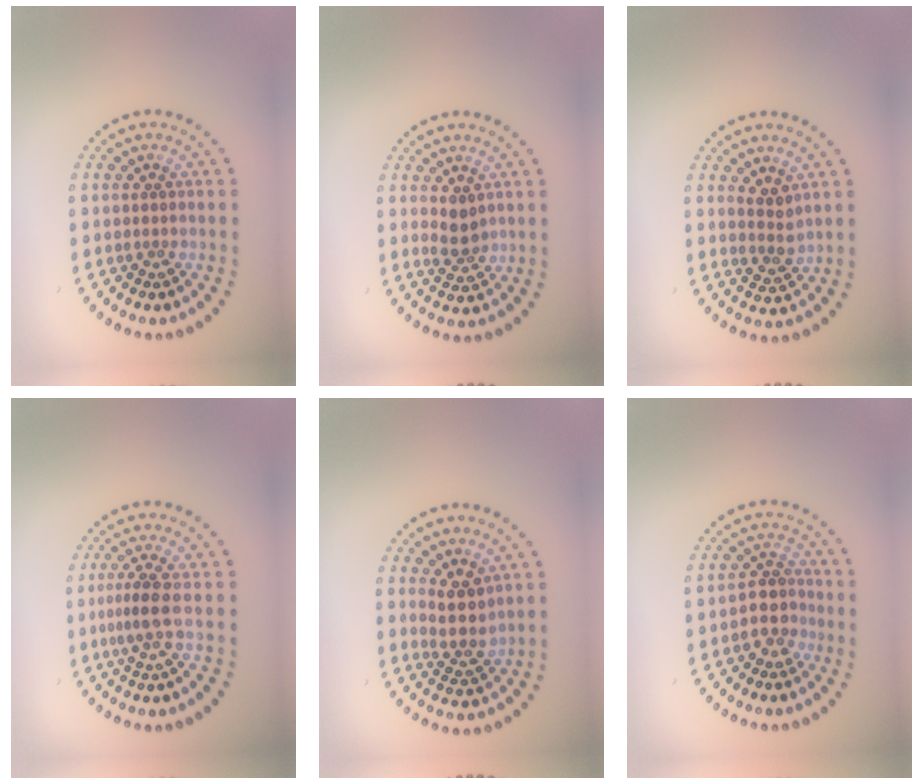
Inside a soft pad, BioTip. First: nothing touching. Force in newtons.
{"total": 1.9, "press": 1.8, "slide": 0.5}
{"total": 2.1, "press": 1.7, "slide": 1.1}
{"total": 2.3, "press": 1.6, "slide": 1.6}
{"total": 2.8, "press": 2.5, "slide": 1.4}
{"total": 2.6, "press": 2.2, "slide": 1.3}